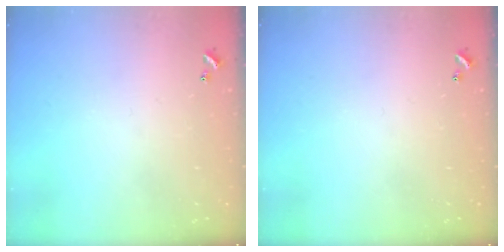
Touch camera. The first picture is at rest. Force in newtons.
{"total": 0.0}